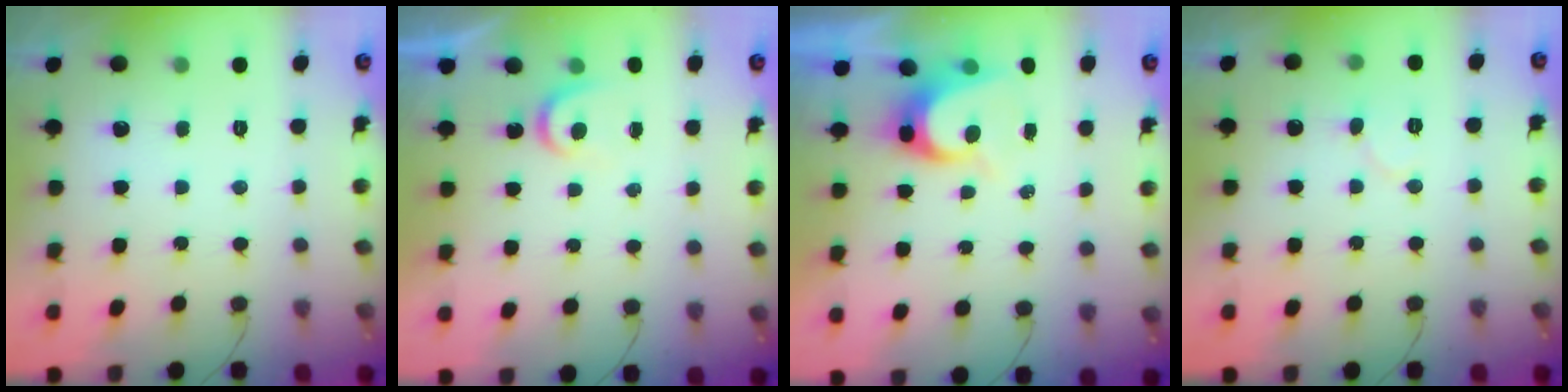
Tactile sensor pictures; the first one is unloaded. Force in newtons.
{"total": 3.4, "press": 3.4, "slide": 0.4}
{"total": 7.1, "press": 7.1, "slide": 0.7}
{"total": 6.4, "press": 6.4, "slide": 0.5}